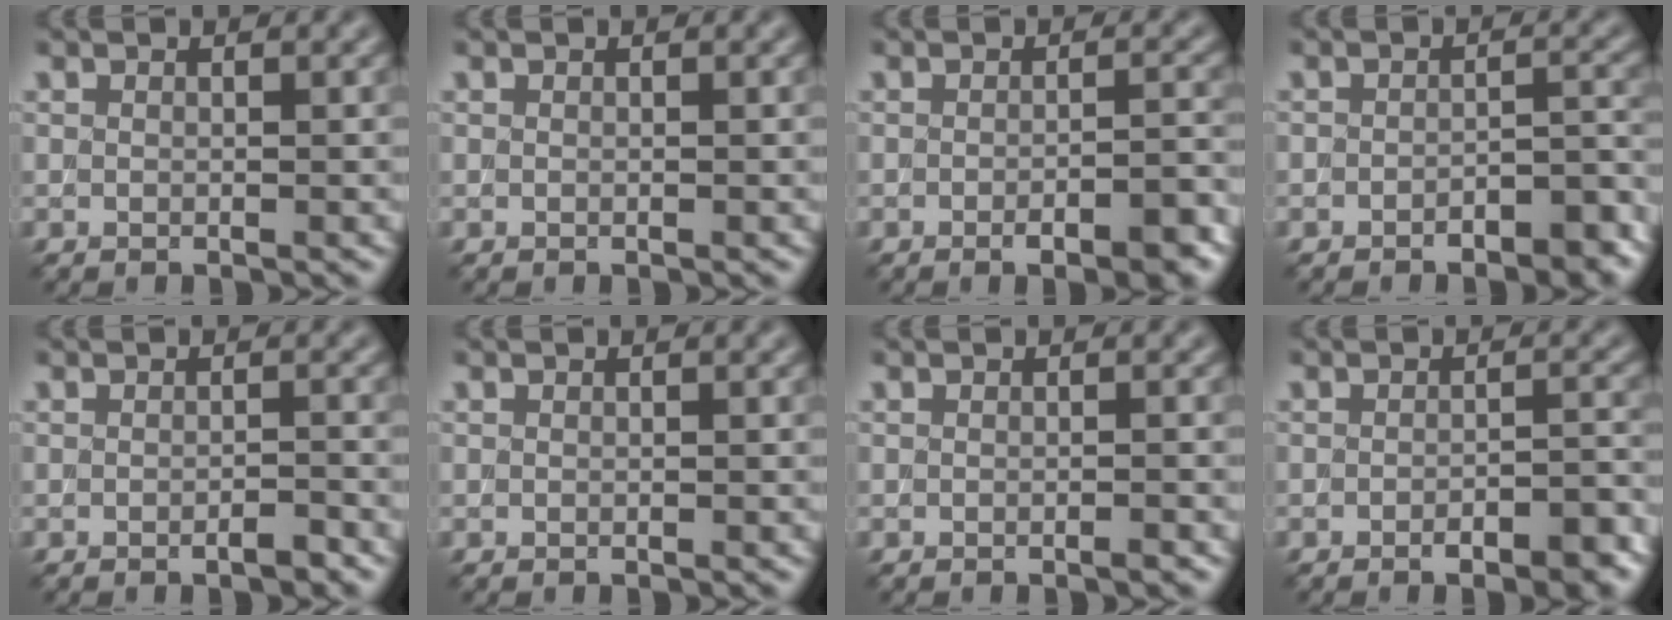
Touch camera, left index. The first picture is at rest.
{"total": 0.0}
{"total": 4.2, "force": [-2.2, 1.1, 3.4], "torque": [-0.041, 0.003, -0.027]}
{"total": 4.0, "force": [-3.0, 1.3, 2.4], "torque": [-0.031, 0.005, -0.038]}
{"total": 1.3, "force": [-0.8, 0.2, 1.0], "torque": [-0.012, 0.000, -0.015]}
{"total": 0.0}
{"total": 1.0, "force": [-0.3, 0.3, 0.9], "torque": [-0.007, -0.003, -0.010]}
{"total": 3.9, "force": [-2.3, 1.0, 2.9], "torque": [-0.037, 0.003, -0.028]}